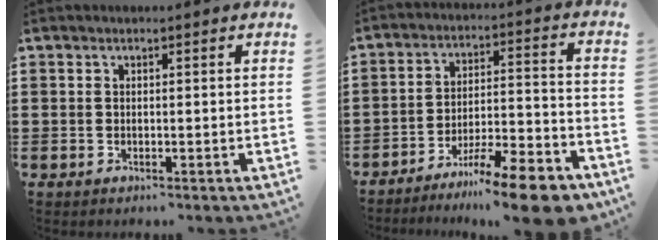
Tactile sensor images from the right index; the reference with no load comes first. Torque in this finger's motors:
{"motor_torque": [1.13, -1.00, 1.05, 0.21]}